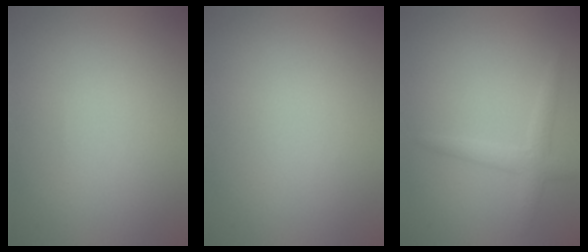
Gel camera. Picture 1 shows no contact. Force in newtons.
{"total": 0.0}
{"total": 2.1, "press": 2.0, "slide": 0.1}